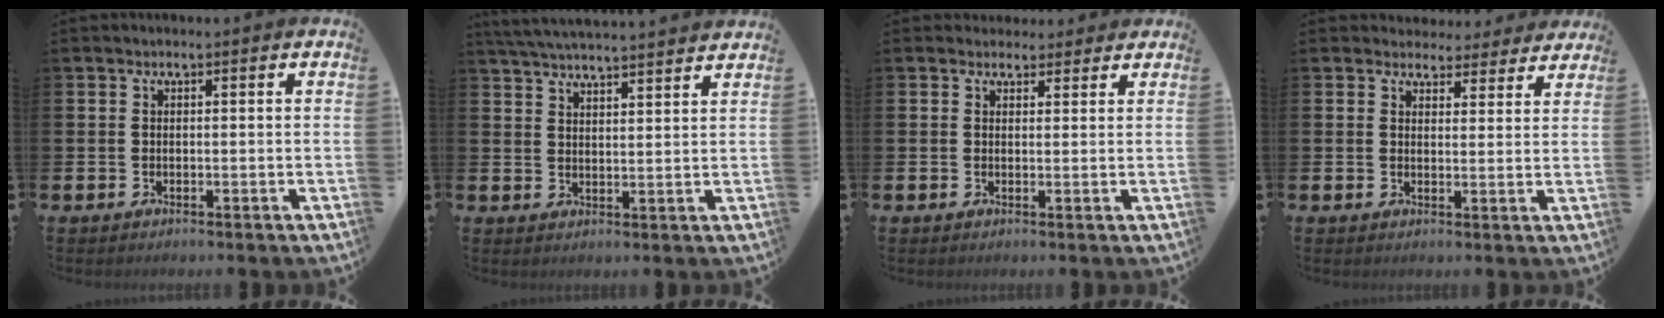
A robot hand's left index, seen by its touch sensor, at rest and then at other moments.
{"total": 4.8, "force": [4.7, -0.4, 0.5], "torque": [-0.031, -0.024, 0.087]}
{"total": 2.5, "force": [2.2, 1.2, -0.1], "torque": [0.011, -0.009, 0.038]}
{"total": 3.9, "force": [3.5, 1.6, 0.1], "torque": [-0.008, -0.023, 0.062]}